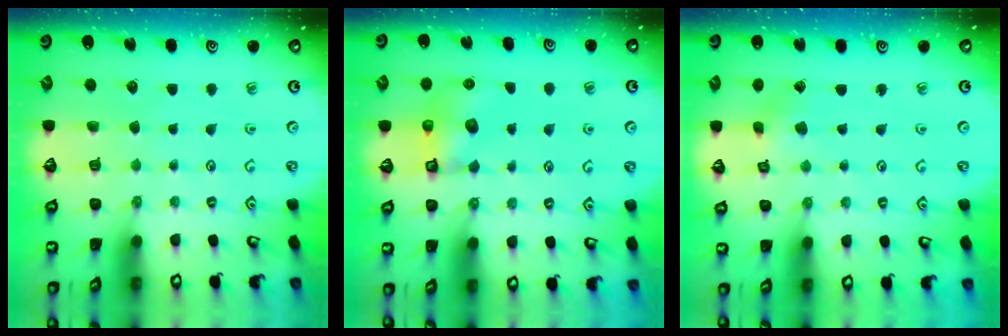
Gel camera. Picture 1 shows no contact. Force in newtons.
{"total": 7.2, "press": 7.2, "slide": 0.2}
{"total": 1.7, "press": 1.7, "slide": 0.3}